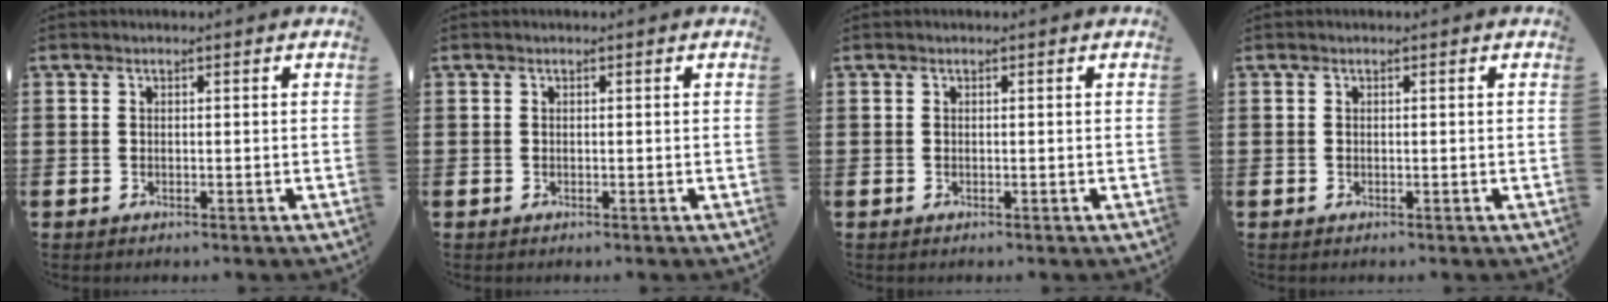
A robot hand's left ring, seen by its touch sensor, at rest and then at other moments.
{"total": 0.0}
{"total": 0.0}
{"total": 0.0}